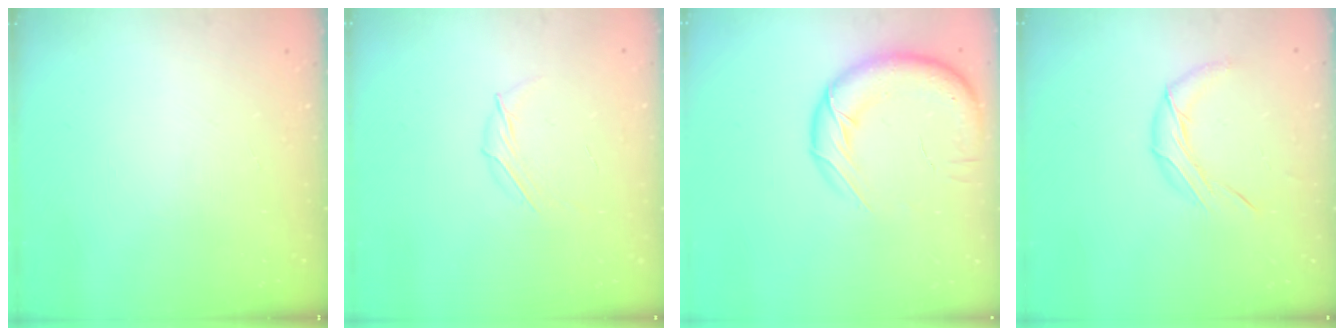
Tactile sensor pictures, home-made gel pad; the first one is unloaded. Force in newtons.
{"total": 5.2, "press": 5.1, "slide": 1.0}
{"total": 17.6, "press": 17.3, "slide": 3.5}
{"total": 8.4, "press": 8.4, "slide": 0.3}